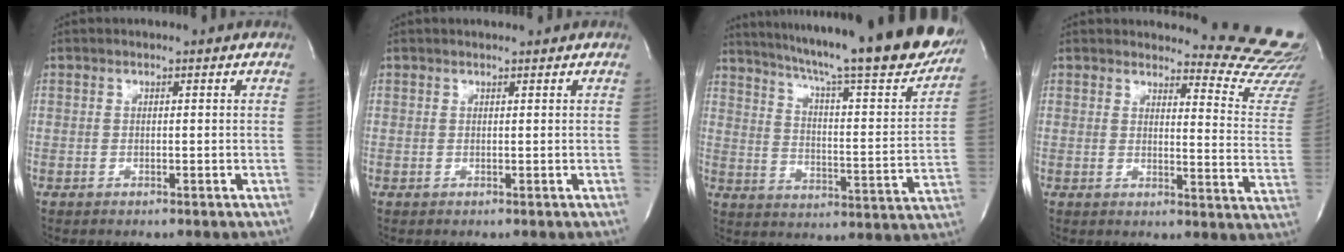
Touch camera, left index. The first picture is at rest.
{"total": 1.5, "force": [1.4, 0.2, 0.5], "torque": [-0.008, 0.014, 0.023]}
{"total": 28.4, "force": [23.9, 2.4, 15.0], "torque": [-0.243, -0.064, 0.310]}
{"total": 15.9, "force": [15.8, 0.5, 2.1], "torque": [-0.004, -0.162, 0.144]}